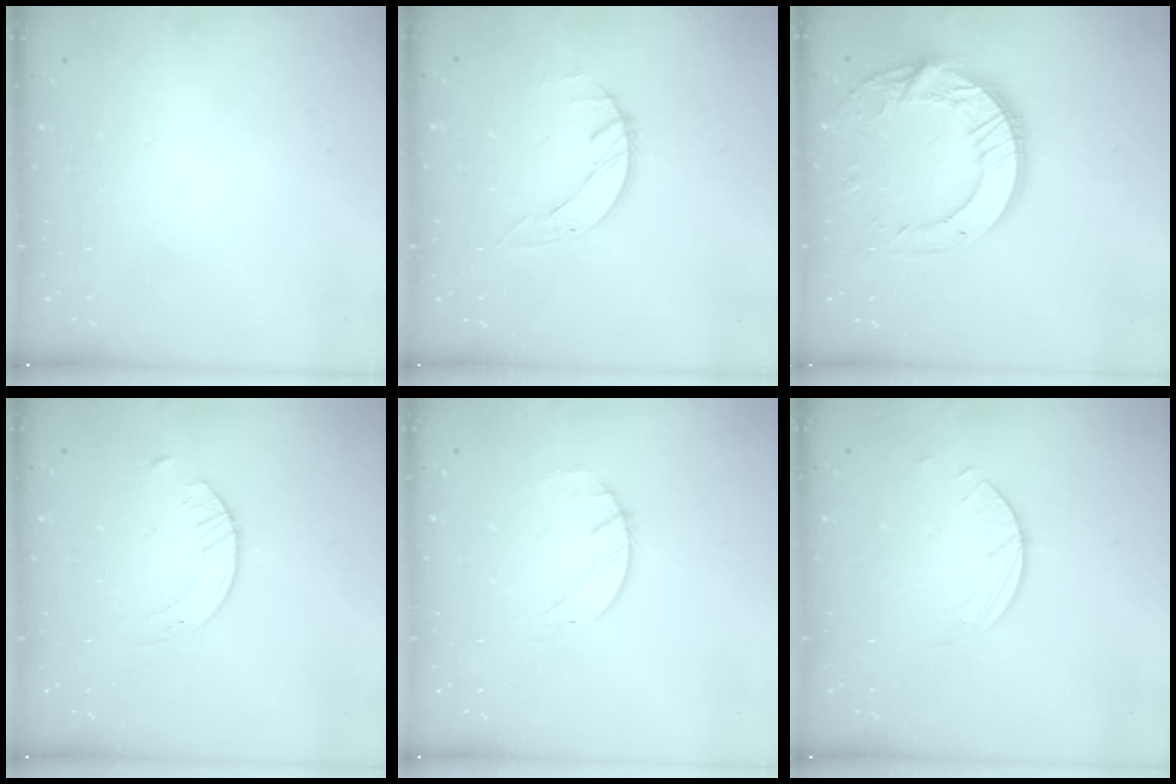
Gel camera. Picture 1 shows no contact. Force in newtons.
{"total": 2.9, "press": 2.8, "slide": 0.3}
{"total": 16.7, "press": 16.7, "slide": 1.4}
{"total": 2.1, "press": 2.0, "slide": 0.3}
{"total": 1.4, "press": 1.3, "slide": 0.2}
{"total": 2.0, "press": 2.0, "slide": 0.2}